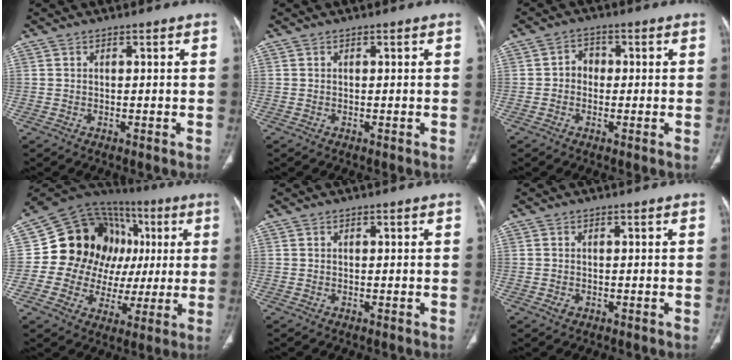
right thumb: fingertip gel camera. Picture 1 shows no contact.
{"total": 0.0}
{"total": 3.1, "force": [-0.2, 2.7, 1.6], "torque": [-0.006, 0.015, -0.012]}
{"total": 22.1, "force": [2.9, 18.1, 12.3], "torque": [-0.134, 0.044, 0.059]}
{"total": 0.0}
{"total": 1.0, "force": [-0.4, 0.8, 0.5], "torque": [-0.011, 0.003, -0.002]}